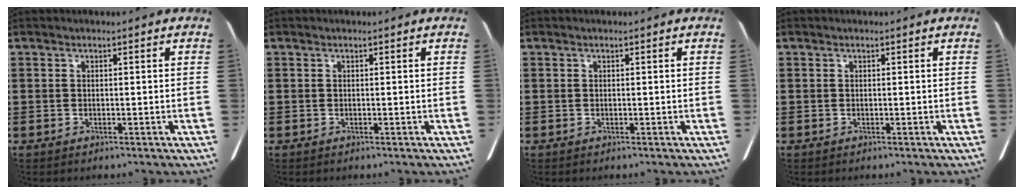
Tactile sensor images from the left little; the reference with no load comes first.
{"total": 0.0}
{"total": 0.0}
{"total": 0.0}